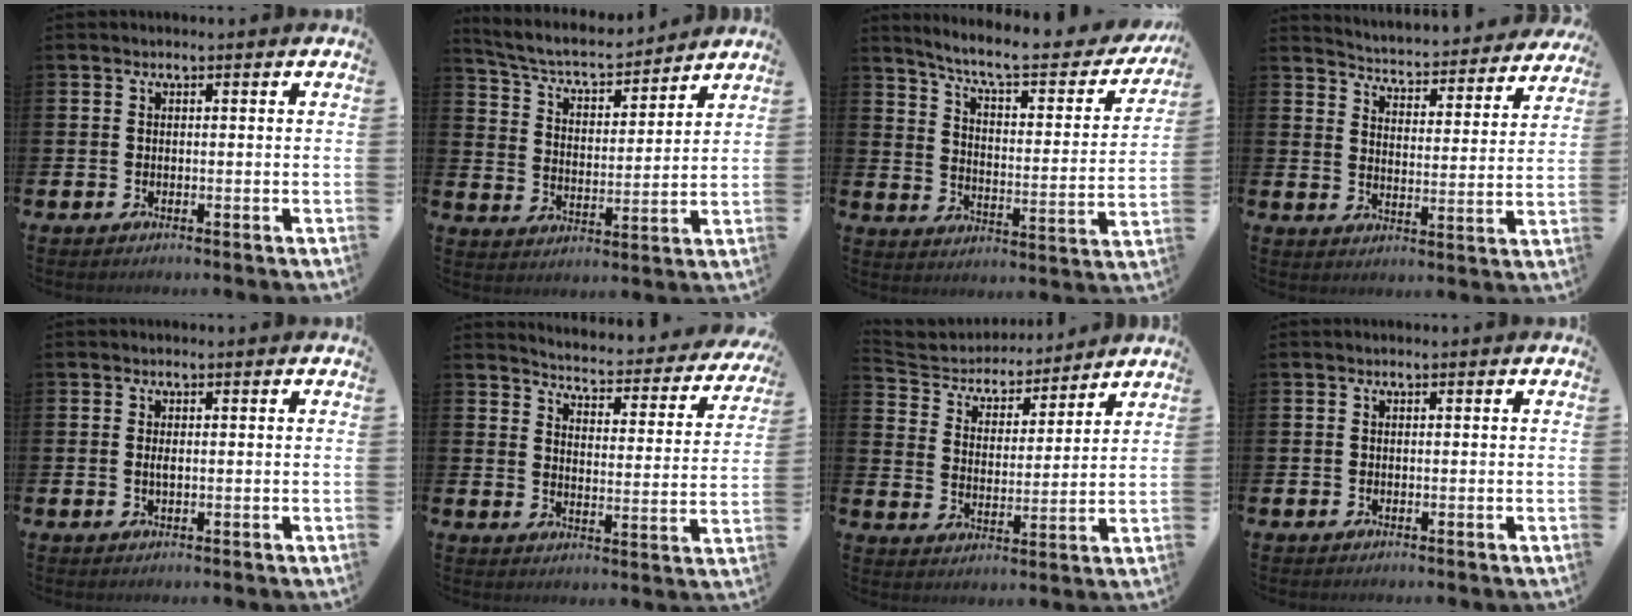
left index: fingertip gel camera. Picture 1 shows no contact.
{"total": 6.3, "force": [5.8, 1.5, 2.0], "torque": [-0.070, -0.041, 0.096]}
{"total": 8.2, "force": [7.1, 1.7, 3.6], "torque": [-0.095, -0.049, 0.117]}
{"total": 4.4, "force": [4.4, 0.6, 0.4], "torque": [-0.027, -0.046, 0.068]}
{"total": 0.9, "force": [0.1, 0.3, 0.8], "torque": [-0.014, 0.001, -0.001]}
{"total": 4.0, "force": [4.0, 0.5, 0.6], "torque": [-0.030, -0.044, 0.059]}
{"total": 5.3, "force": [5.0, 1.9, 0.4], "torque": [-0.042, -0.039, 0.081]}
{"total": 0.0}